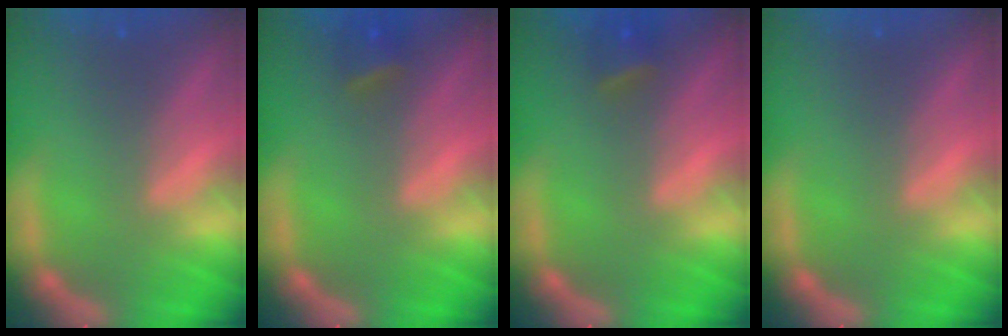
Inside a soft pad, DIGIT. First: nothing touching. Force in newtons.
{"total": 1.9}
{"total": 1.9}
{"total": 0.0}